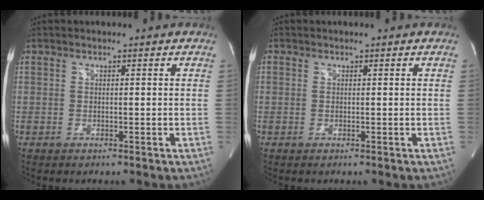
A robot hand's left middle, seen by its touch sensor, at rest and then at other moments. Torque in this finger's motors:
{"motor_torque": [-0.14, -0.39, 0.07, 0.01]}